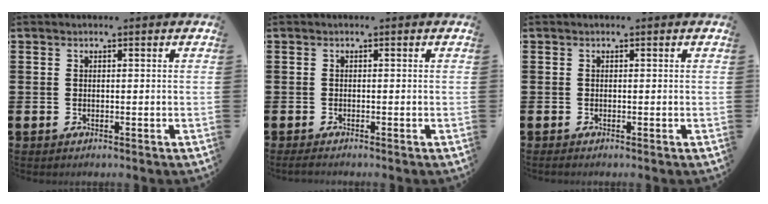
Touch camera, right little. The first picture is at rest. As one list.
[{"total": 0.7, "force": [-0.5, 0.1, 0.5], "torque": [-0.009, -0.002, -0.009]}, {"total": 0.0}]